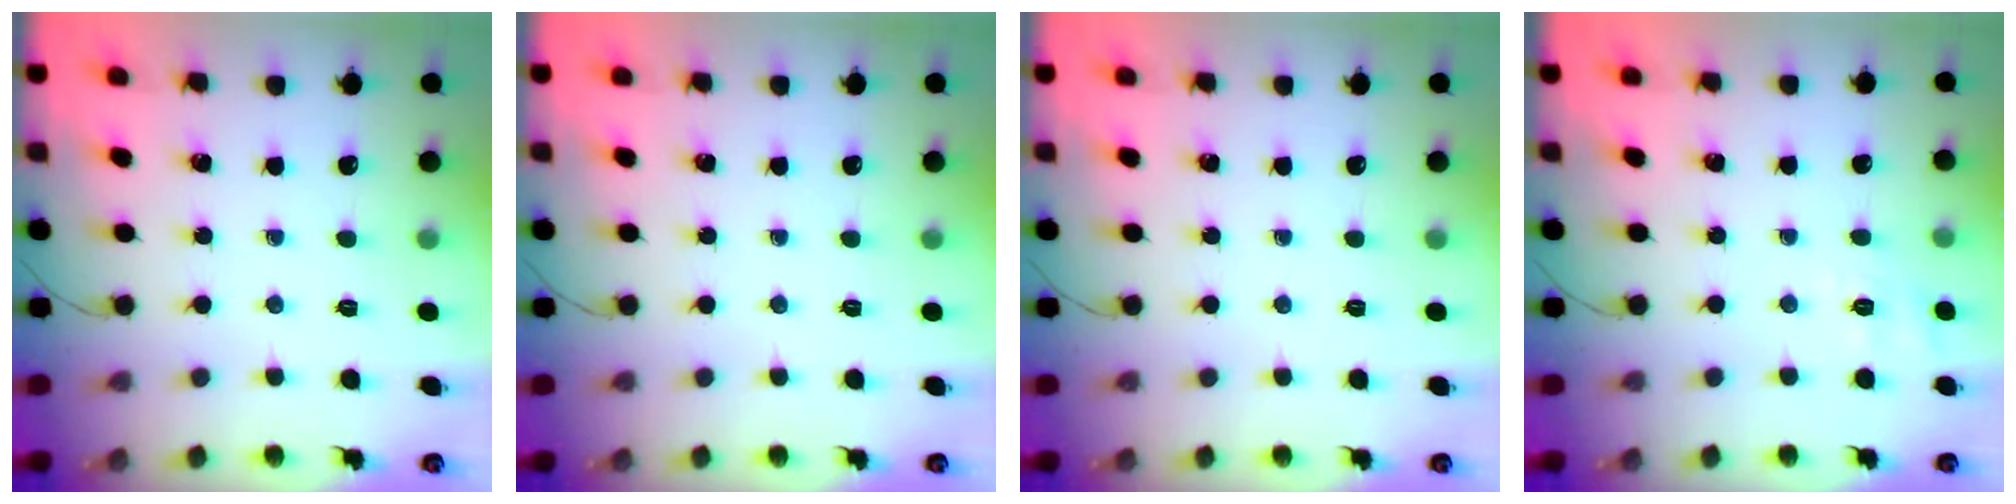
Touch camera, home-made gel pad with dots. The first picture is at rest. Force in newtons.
{"total": 0.0}
{"total": 0.0}
{"total": 2.6, "press": 1.5, "slide": 2.1}